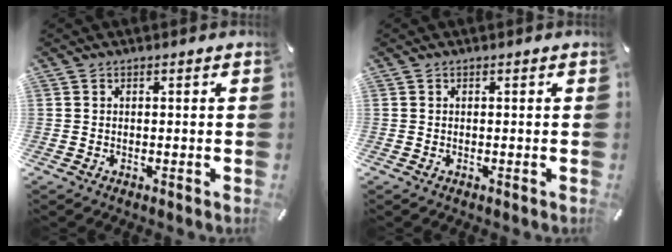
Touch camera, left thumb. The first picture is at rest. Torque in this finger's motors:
{"motor_torque": [-0.05, -0.04, 0.00, 0.00, 0.00]}